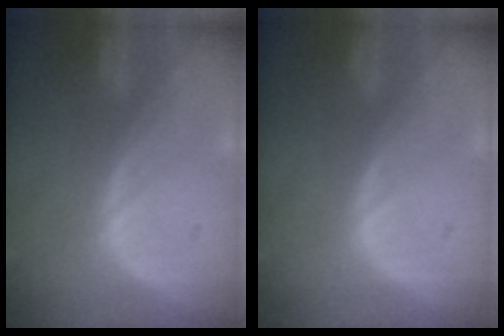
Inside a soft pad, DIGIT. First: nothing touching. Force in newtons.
{"total": 0.0}